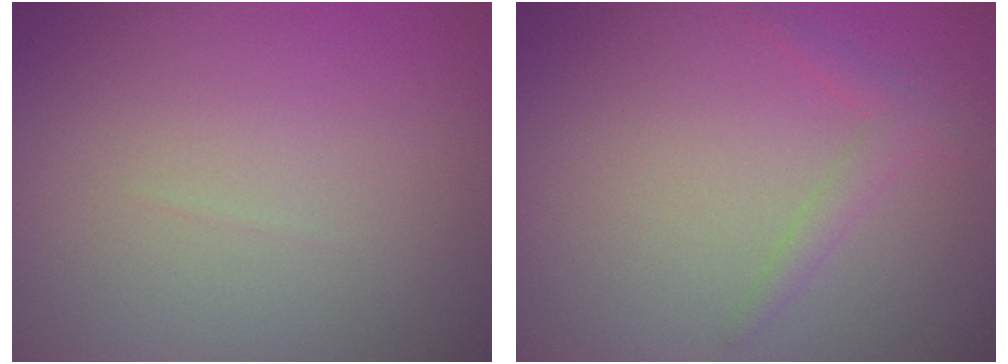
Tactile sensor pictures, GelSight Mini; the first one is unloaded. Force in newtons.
{"total": 1.4, "press": 1.4, "slide": 0.1}